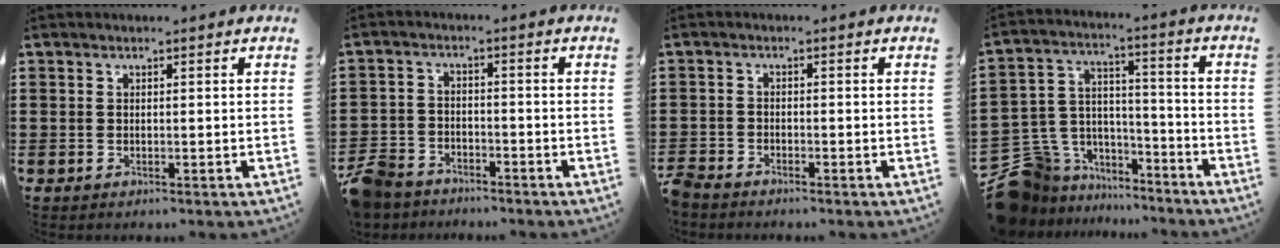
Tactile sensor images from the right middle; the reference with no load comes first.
{"total": 6.1, "force": [-5.5, 2.2, 1.2], "torque": [-0.047, 0.006, -0.118]}
{"total": 2.2, "force": [-2.1, 0.4, 0.4], "torque": [-0.025, -0.003, -0.049]}
{"total": 8.9, "force": [-7.1, 5.3, 0.5], "torque": [-0.048, 0.005, -0.140]}